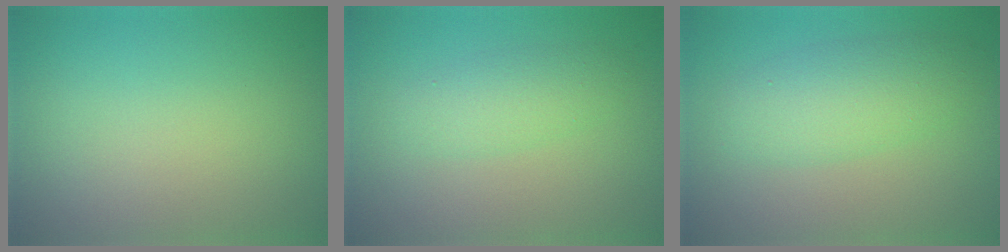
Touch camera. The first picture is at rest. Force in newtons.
{"total": 2.3, "press": 2.3, "slide": 0.1}
{"total": 4.0, "press": 4.0, "slide": 0.2}